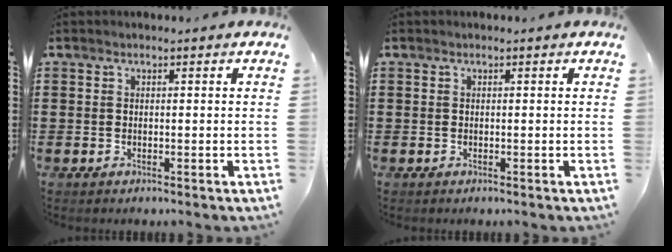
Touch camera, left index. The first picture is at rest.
{"total": 0.0}